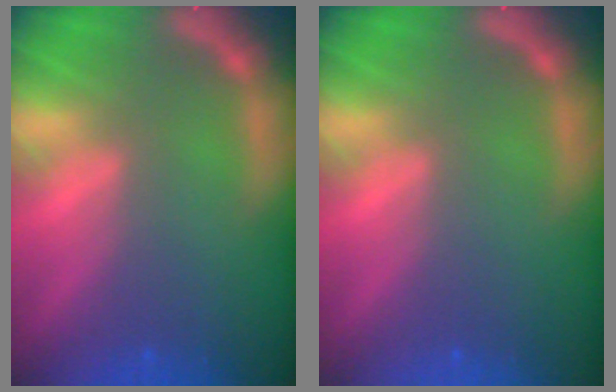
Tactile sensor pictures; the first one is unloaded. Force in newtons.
{"total": 0.0}